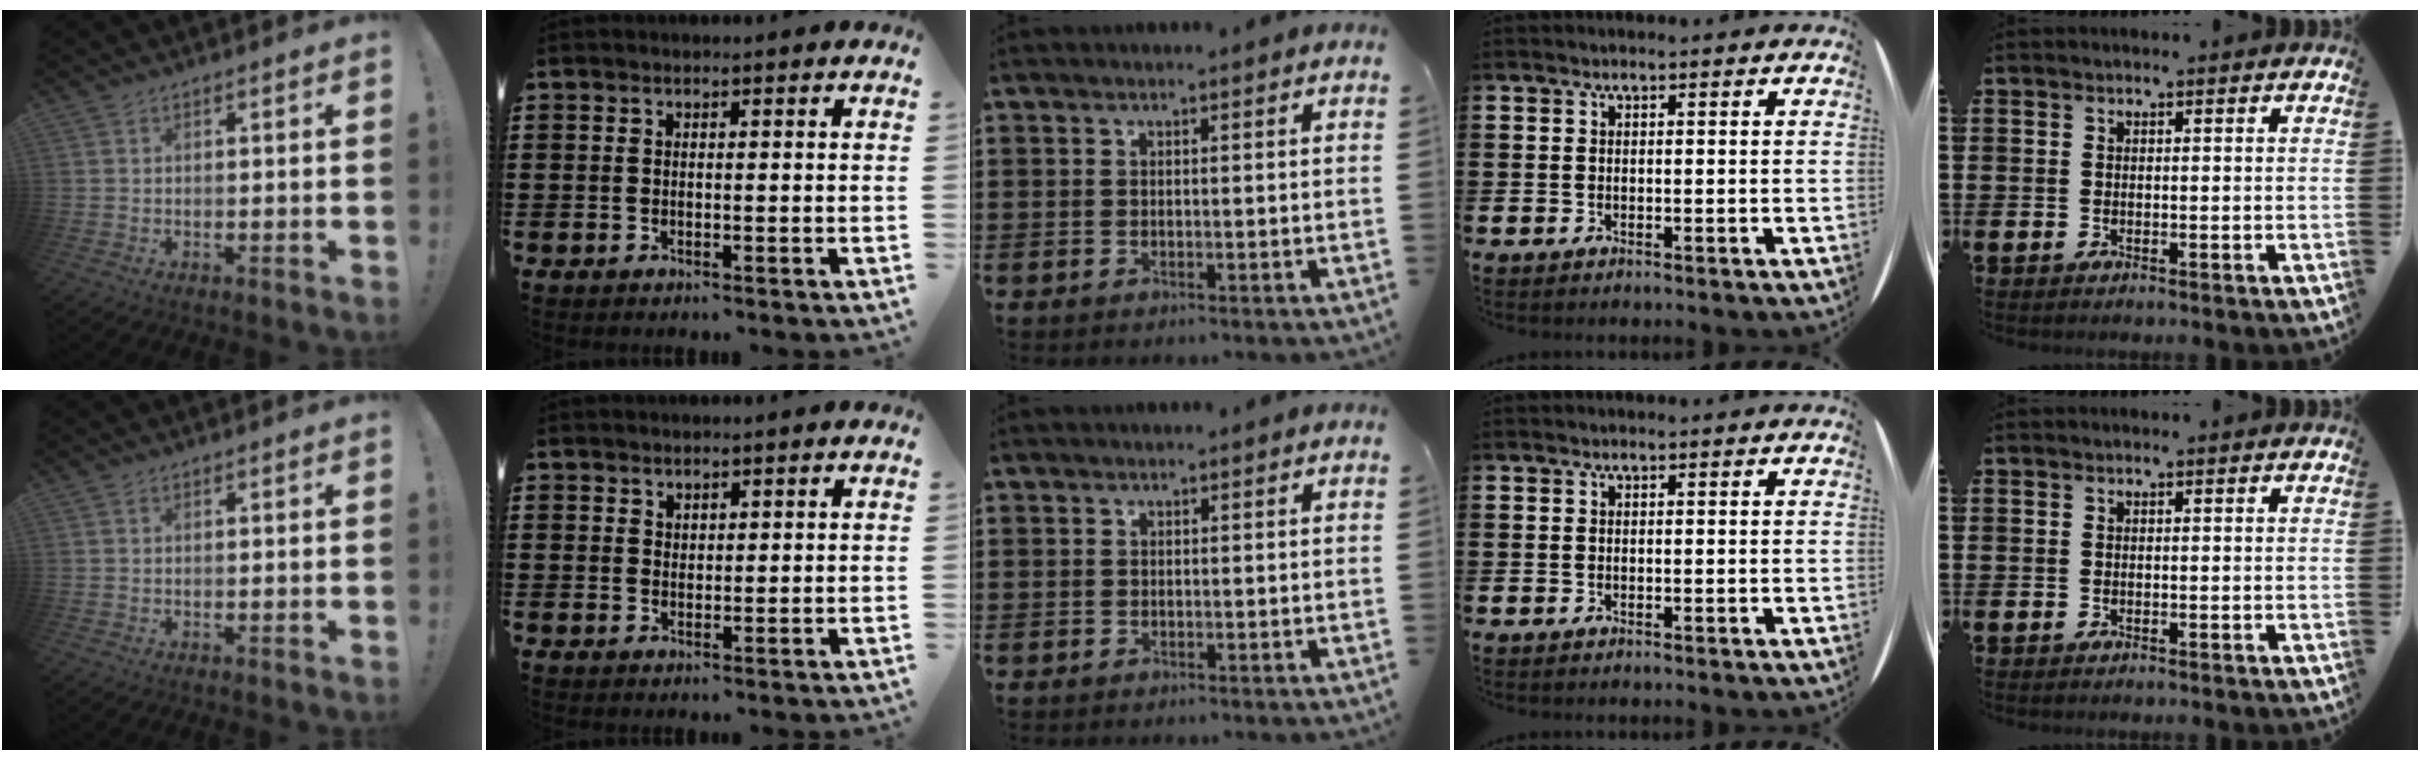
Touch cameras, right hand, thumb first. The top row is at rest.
{"index": {"total": 1.4, "force": [1.3, 0.7, 0.0], "torque": [-0.001, 0.002, 0.025]}, "middle": {"total": 0.5, "force": [0.0, 0.5, 0.0], "torque": [-0.001, 0.005, -0.002]}}